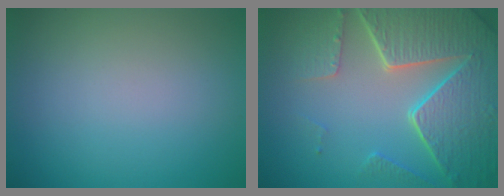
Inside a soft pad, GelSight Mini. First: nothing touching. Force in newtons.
{"total": 8.3, "press": 5.9, "slide": 5.8}